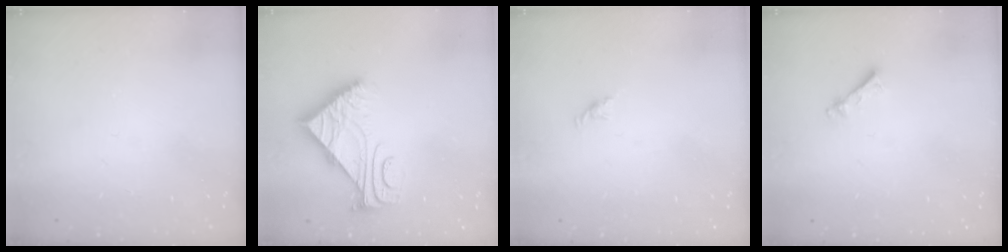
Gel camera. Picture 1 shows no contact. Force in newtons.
{"total": 7.0, "press": 7.0, "slide": 0.7}
{"total": 1.1, "press": 1.0, "slide": 0.5}
{"total": 3.8, "press": 3.8, "slide": 0.3}